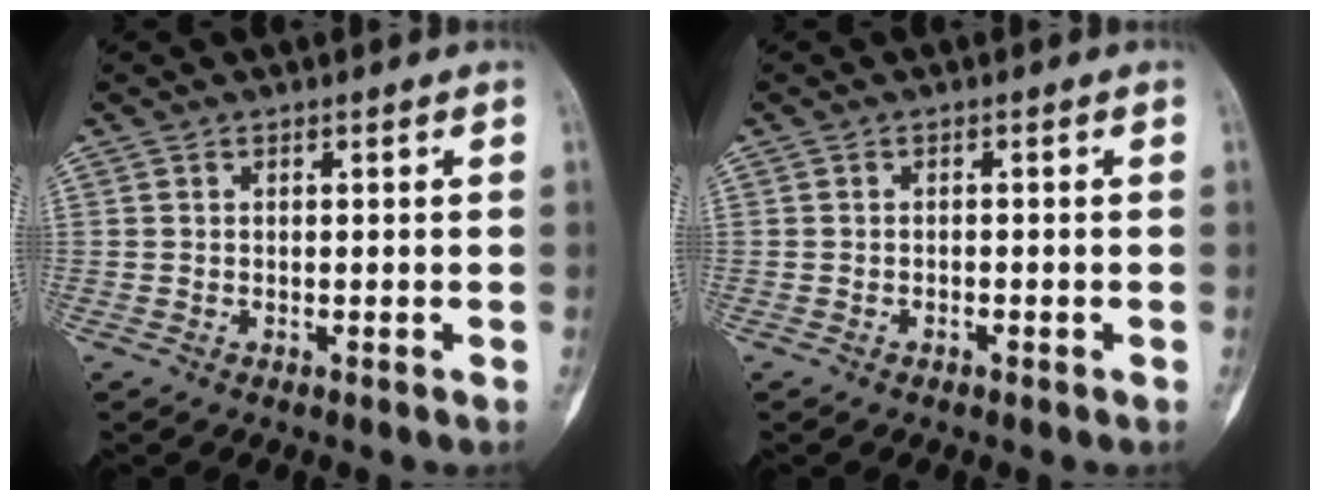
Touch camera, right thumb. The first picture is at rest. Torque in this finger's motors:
{"motor_torque": [-0.35, -0.15, -0.17, 0.06, -0.04]}